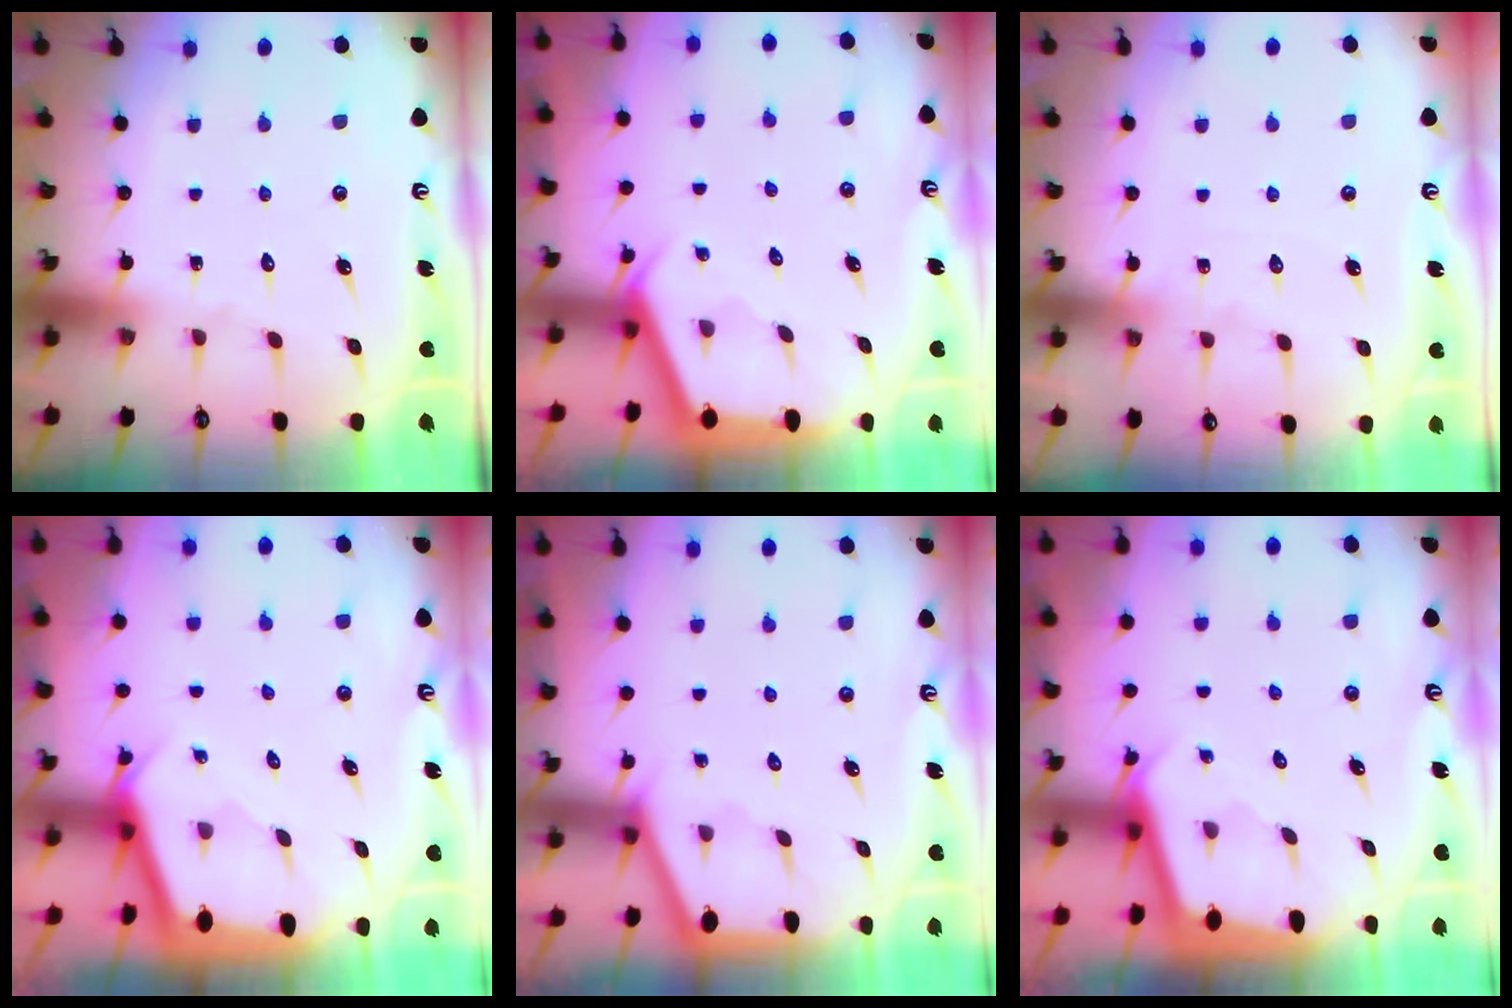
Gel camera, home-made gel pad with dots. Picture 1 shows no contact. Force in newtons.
{"total": 2.7, "press": 2.7, "slide": 0.2}
{"total": 6.8, "press": 6.8, "slide": 0.6}
{"total": 2.3, "press": 2.3, "slide": 0.2}
{"total": 1.1, "press": 1.0, "slide": 0.2}
{"total": 2.0, "press": 2.0, "slide": 0.1}